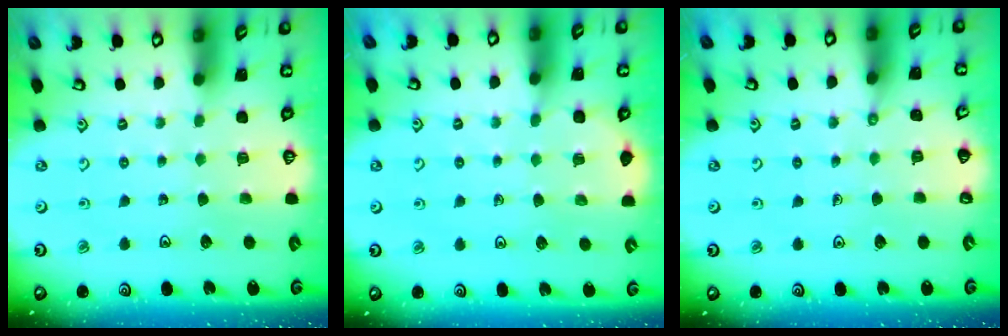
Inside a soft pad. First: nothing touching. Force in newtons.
{"total": 5.1, "press": 4.9, "slide": 1.2}
{"total": 2.5, "press": 2.5, "slide": 0.4}